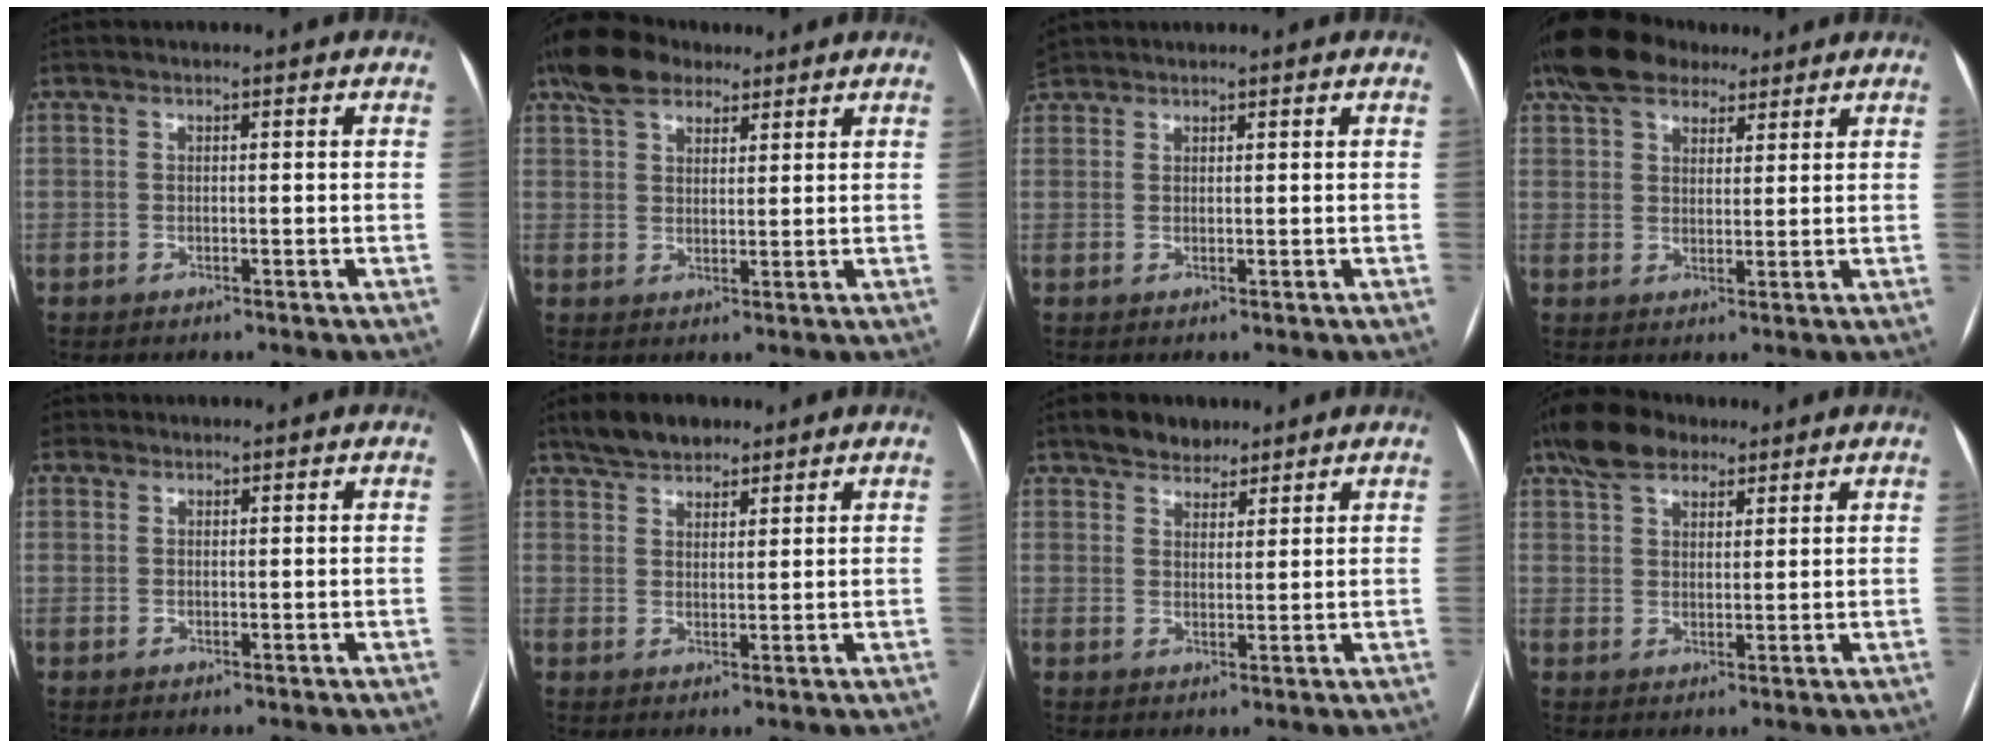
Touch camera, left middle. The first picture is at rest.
{"total": 8.0, "force": [5.9, 4.1, 3.6], "torque": [-0.072, 0.029, 0.107]}
{"total": 2.8, "force": [2.3, 1.5, 0.5], "torque": [-0.022, 0.015, 0.046]}
{"total": 10.1, "force": [7.6, 4.9, 4.4], "torque": [-0.074, 0.036, 0.133]}
{"total": 1.7, "force": [0.8, 1.4, 0.3], "torque": [0.002, 0.004, 0.010]}
{"total": 5.5, "force": [4.4, 2.6, 2.0], "torque": [-0.038, 0.013, 0.081]}
{"total": 4.6, "force": [3.7, 2.5, 1.2], "torque": [-0.018, 0.008, 0.062]}
{"total": 7.9, "force": [5.8, 4.0, 3.6], "torque": [-0.072, 0.027, 0.106]}